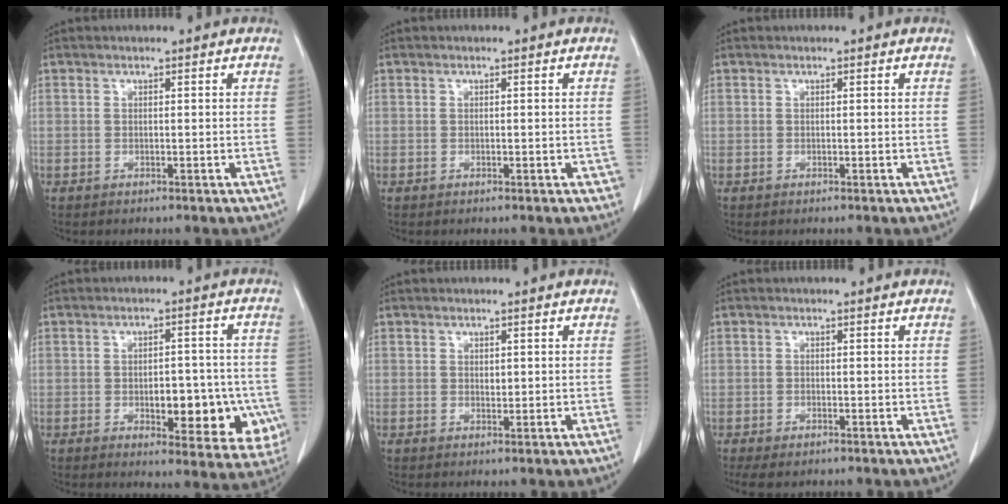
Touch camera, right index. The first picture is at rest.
{"total": 0.8, "force": [-0.3, 0.4, 0.6], "torque": [-0.002, 0.001, -0.004]}
{"total": 0.0}
{"total": 12.0, "force": [-3.2, 5.3, 10.3], "torque": [-0.112, 0.007, -0.027]}
{"total": 0.8, "force": [0.2, 0.5, 0.6], "torque": [-0.007, -0.001, 0.004]}
{"total": 3.0, "force": [-2.2, 1.1, 1.7], "torque": [-0.031, -0.008, -0.033]}